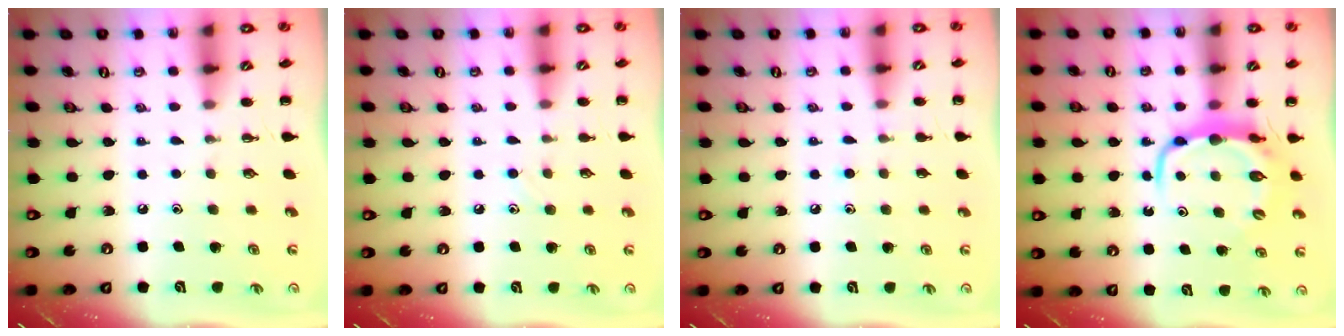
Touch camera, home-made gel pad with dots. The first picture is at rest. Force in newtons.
{"total": 5.3, "press": 4.9, "slide": 2.0}
{"total": 5.2, "press": 4.9, "slide": 1.6}
{"total": 7.1, "press": 7.0, "slide": 1.0}